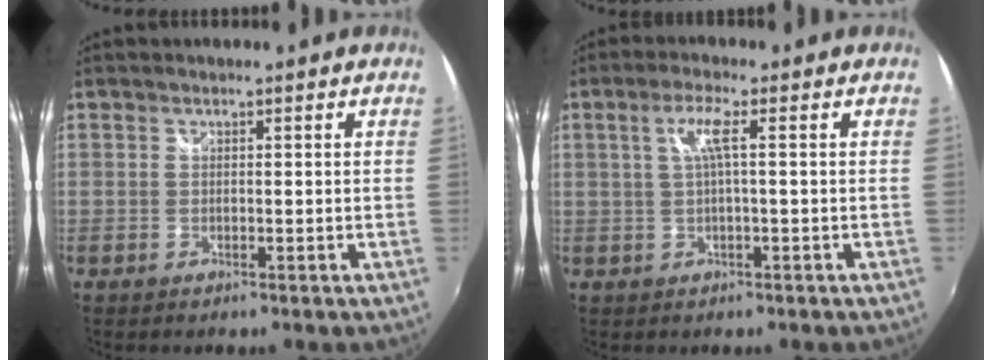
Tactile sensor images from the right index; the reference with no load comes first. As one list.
[{"total": 3.9, "force": [0.5, -0.1, 3.8], "torque": [-0.076, 0.004, 0.012]}]